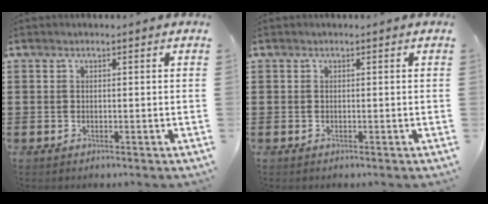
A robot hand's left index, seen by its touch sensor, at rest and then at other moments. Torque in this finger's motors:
{"motor_torque": [-0.22, 0.48, 0.00, 0.00]}